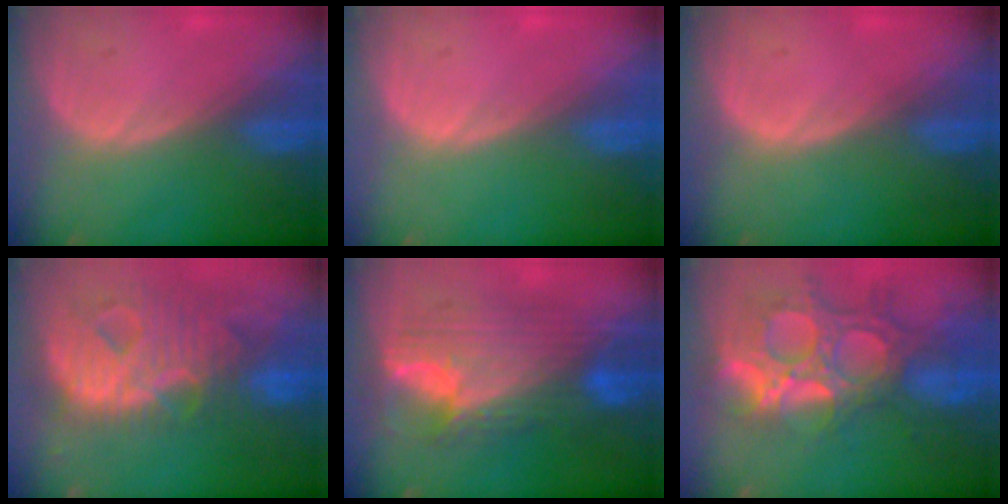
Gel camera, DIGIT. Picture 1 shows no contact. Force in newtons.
{"total": 0.0}
{"total": 0.0}
{"total": 13.1, "press": 11.1, "slide": 6.9}
{"total": 11.1, "press": 11.1, "slide": 1.1}
{"total": 14.1, "press": 11.9, "slide": 7.6}